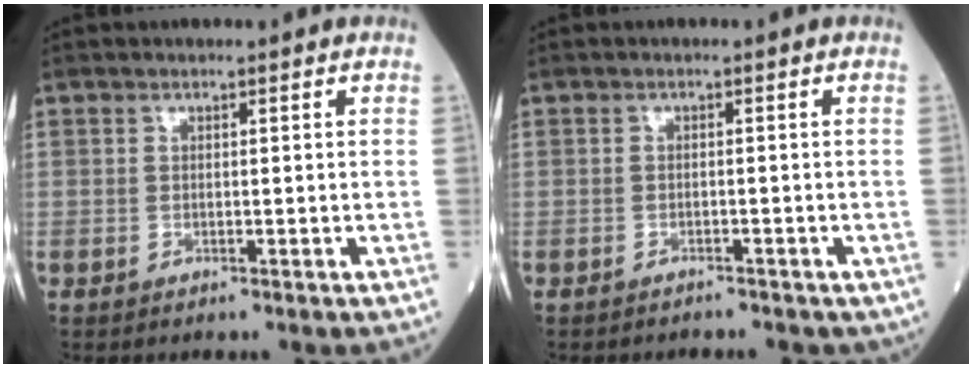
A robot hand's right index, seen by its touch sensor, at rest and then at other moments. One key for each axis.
{"total": 3.4, "fx": -3.0, "fy": 1.5, "fz": 0.8, "tx": -0.015, "ty": -0.001, "tz": -0.031}